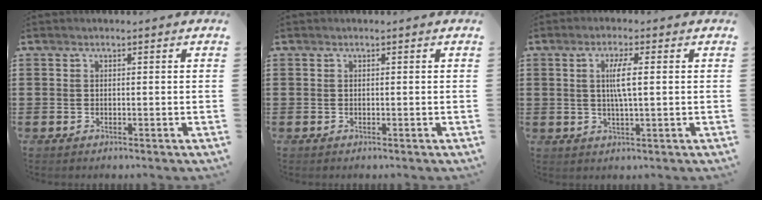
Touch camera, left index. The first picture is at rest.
{"total": 0.0}
{"total": 4.2, "force": [0.6, 0.5, 4.1], "torque": [-0.080, 0.002, 0.007]}